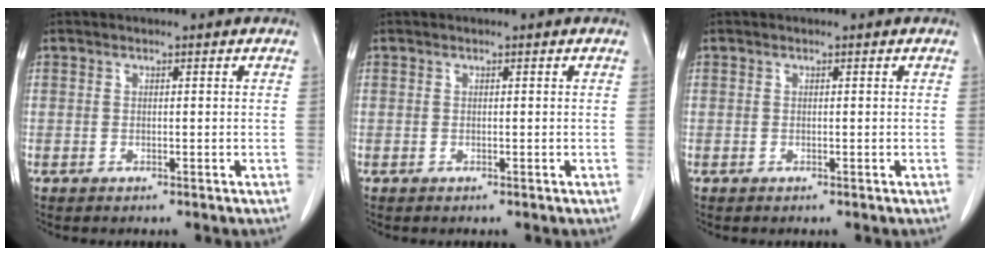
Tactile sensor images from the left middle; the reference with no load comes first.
{"total": 0.0}
{"total": 0.0}